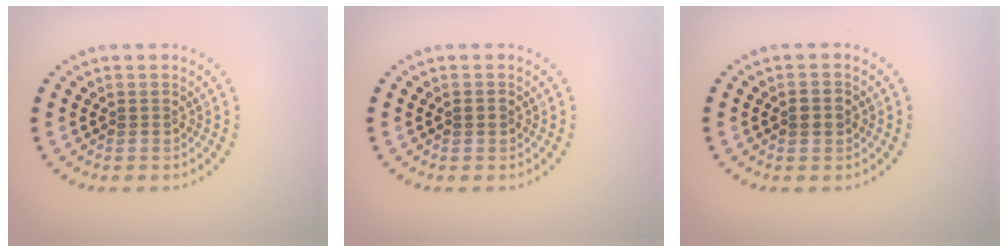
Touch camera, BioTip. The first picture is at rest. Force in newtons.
{"total": 1.0, "press": 0.9, "slide": 0.2}
{"total": 1.2, "press": 1.2, "slide": 0.1}